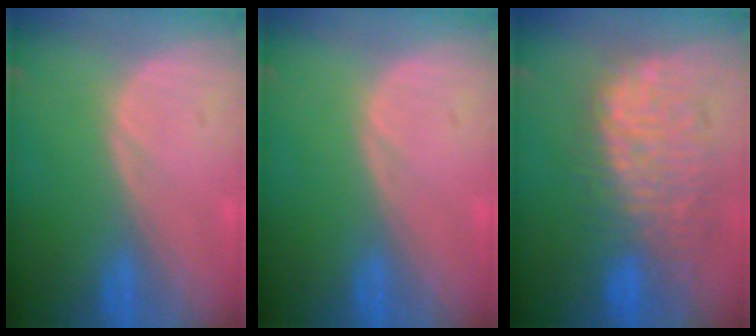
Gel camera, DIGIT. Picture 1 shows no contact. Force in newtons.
{"total": 0.0}
{"total": 11.0, "press": 10.2, "slide": 4.1}